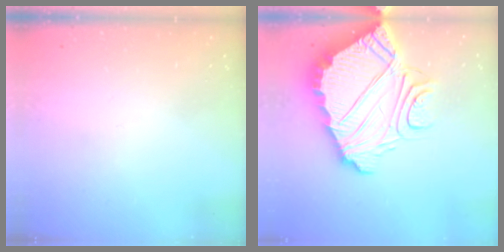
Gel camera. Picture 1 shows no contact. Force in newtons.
{"total": 16.6, "press": 16.5, "slide": 1.5}